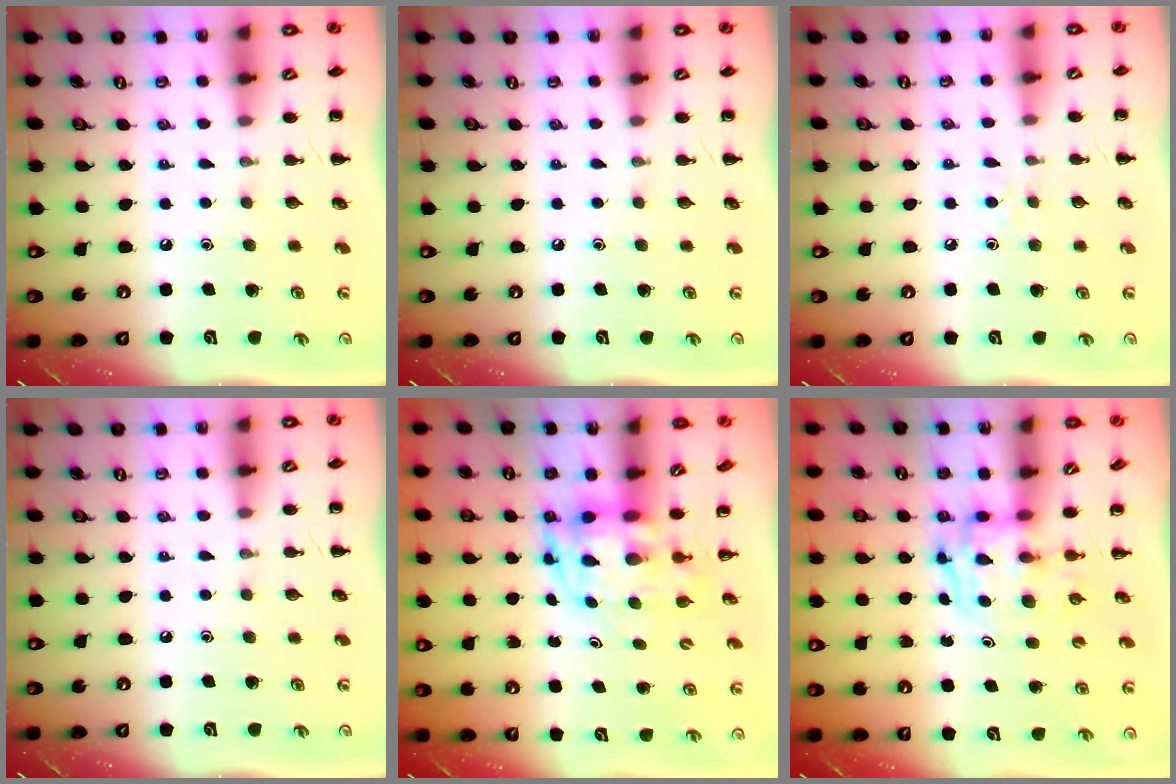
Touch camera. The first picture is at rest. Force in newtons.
{"total": 0.0}
{"total": 3.1, "press": 2.9, "slide": 1.1}
{"total": 0.0}
{"total": 5.7, "press": 5.7, "slide": 1.1}
{"total": 3.4, "press": 3.4, "slide": 0.6}